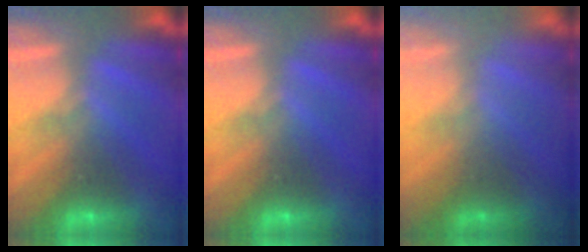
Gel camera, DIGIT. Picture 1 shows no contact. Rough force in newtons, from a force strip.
{"total": 0.0}
{"total": 2.4}